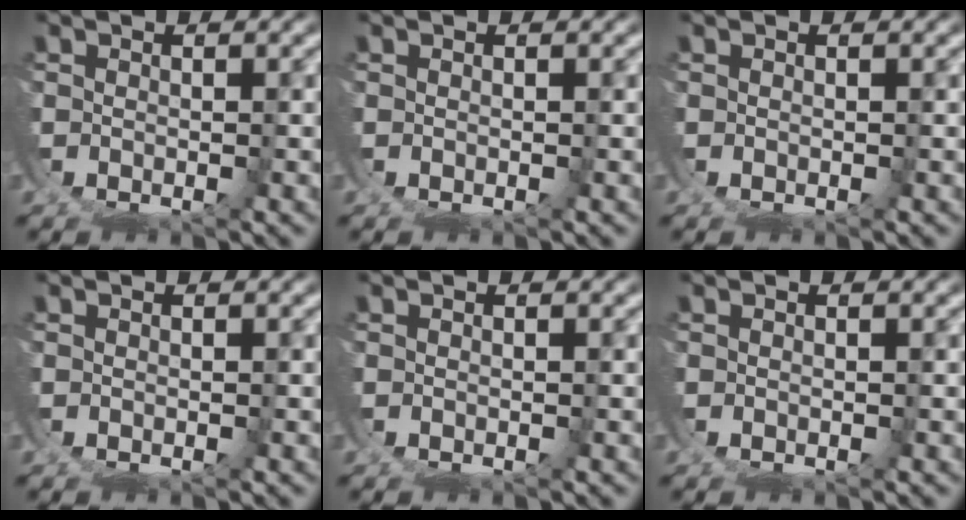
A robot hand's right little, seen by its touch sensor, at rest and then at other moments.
{"total": 0.0}
{"total": 0.0}
{"total": 0.0}
{"total": 0.0}
{"total": 0.0}